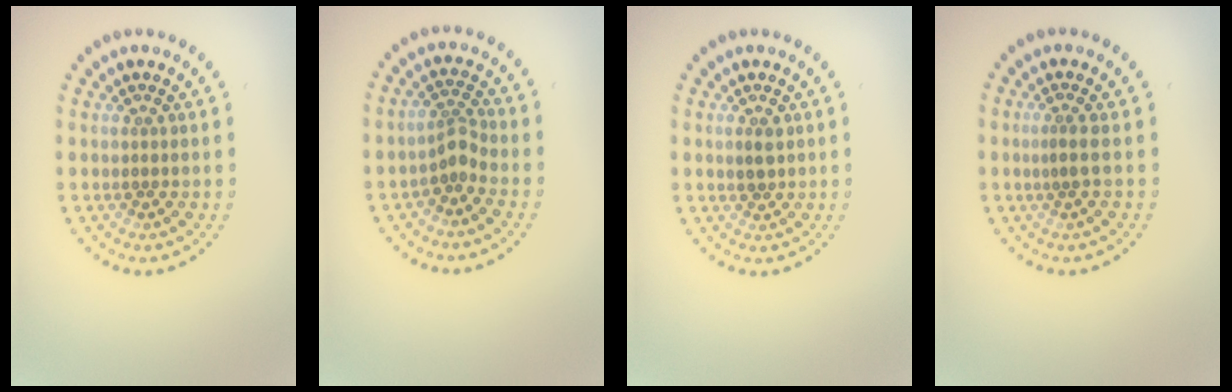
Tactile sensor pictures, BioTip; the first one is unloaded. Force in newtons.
{"total": 2.0, "press": 1.3, "slide": 1.5}
{"total": 1.3, "press": 1.2, "slide": 0.4}
{"total": 1.1, "press": 0.6, "slide": 0.9}